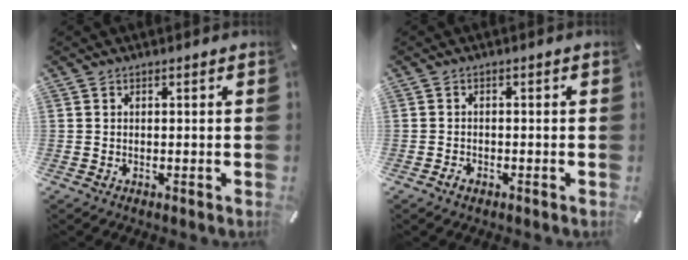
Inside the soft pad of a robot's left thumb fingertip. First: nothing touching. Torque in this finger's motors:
{"motor_torque": [0.00, 0.00, 0.03, 0.02, 0.00]}